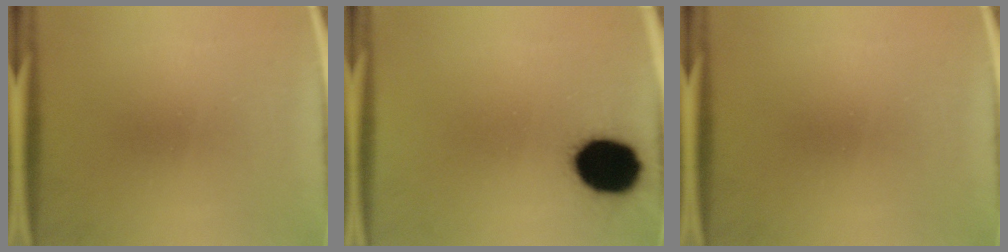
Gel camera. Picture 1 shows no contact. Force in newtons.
{"total": 16.1}
{"total": 0.0}